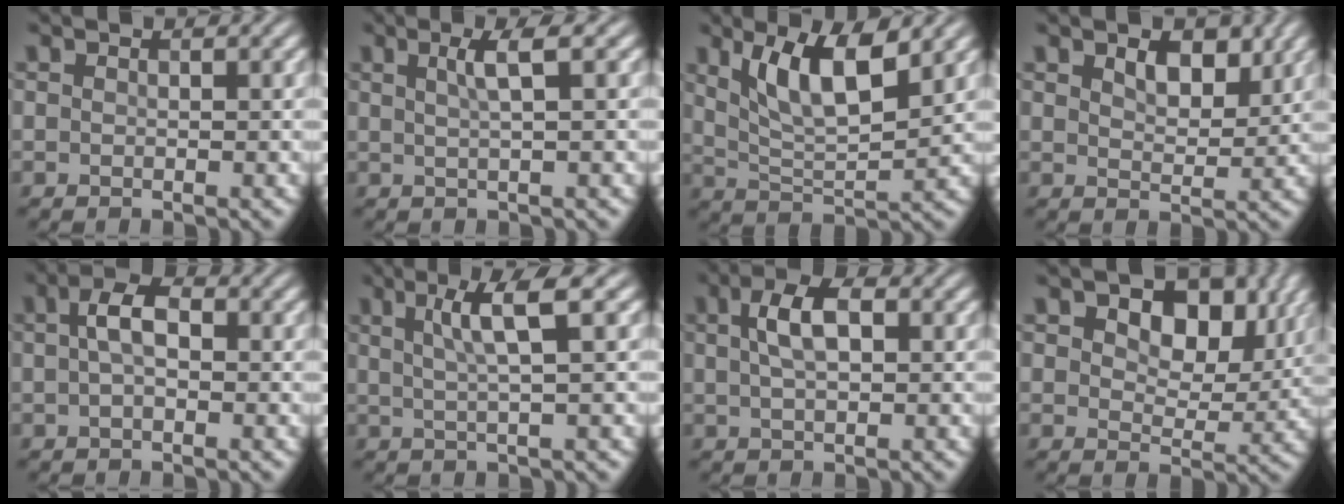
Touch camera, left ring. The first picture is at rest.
{"total": 2.7, "force": [0.9, 0.6, 2.4], "torque": [-0.036, 0.007, 0.011]}
{"total": 6.4, "force": [3.1, 2.1, 5.2], "torque": [-0.101, -0.005, 0.056]}
{"total": 2.9, "force": [1.6, 1.5, 1.8], "torque": [-0.038, -0.004, 0.026]}
{"total": 3.2, "force": [0.4, 1.7, 2.7], "torque": [-0.051, 0.008, 0.001]}
{"total": 4.2, "force": [1.5, 0.6, 3.9], "torque": [-0.061, 0.005, 0.026]}
{"total": 3.9, "force": [1.1, 1.9, 3.3], "torque": [-0.066, 0.009, 0.017]}
{"total": 7.6, "force": [3.1, 4.7, 5.2], "torque": [-0.080, -0.007, 0.042]}